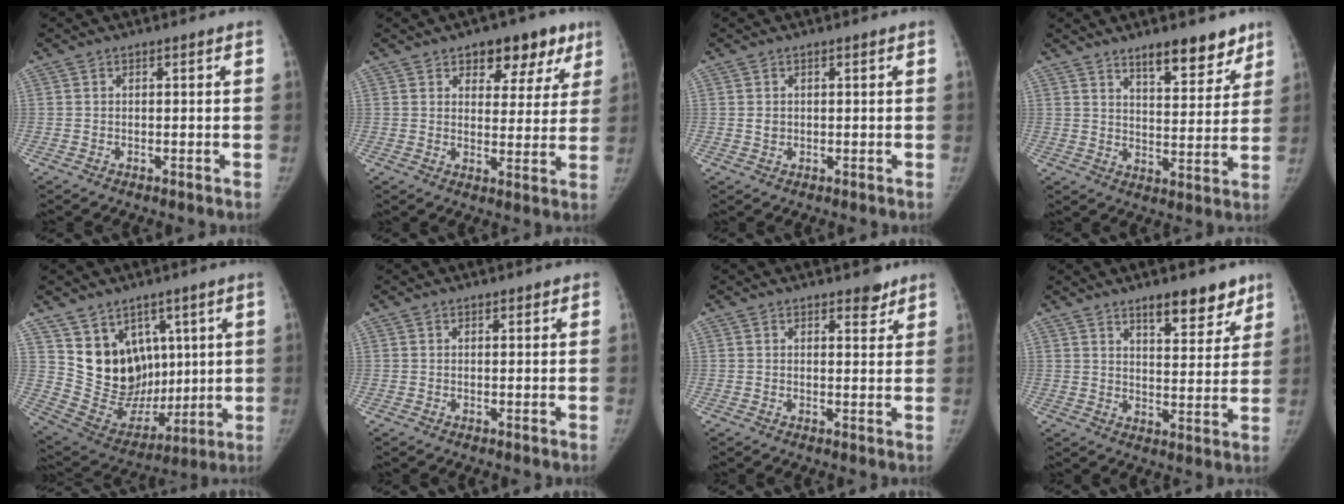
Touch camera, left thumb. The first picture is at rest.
{"total": 11.0, "force": [6.5, 6.4, 6.1], "torque": [-0.024, -0.023, 0.083]}
{"total": 1.2, "force": [0.3, 1.0, 0.6], "torque": [-0.007, -0.001, 0.007]}
{"total": 11.0, "force": [8.0, 4.0, 6.4], "torque": [-0.054, -0.052, 0.120]}
{"total": 15.6, "force": [6.0, 12.0, 8.0], "torque": [-0.086, -0.032, 0.142]}
{"total": 0.8, "force": [0.6, 0.5, 0.4], "torque": [-0.002, -0.002, 0.004]}
{"total": 3.4, "force": [2.6, 1.5, 1.6], "torque": [-0.004, -0.017, 0.034]}
{"total": 9.9, "force": [7.0, 3.8, 5.8], "torque": [-0.046, -0.044, 0.103]}